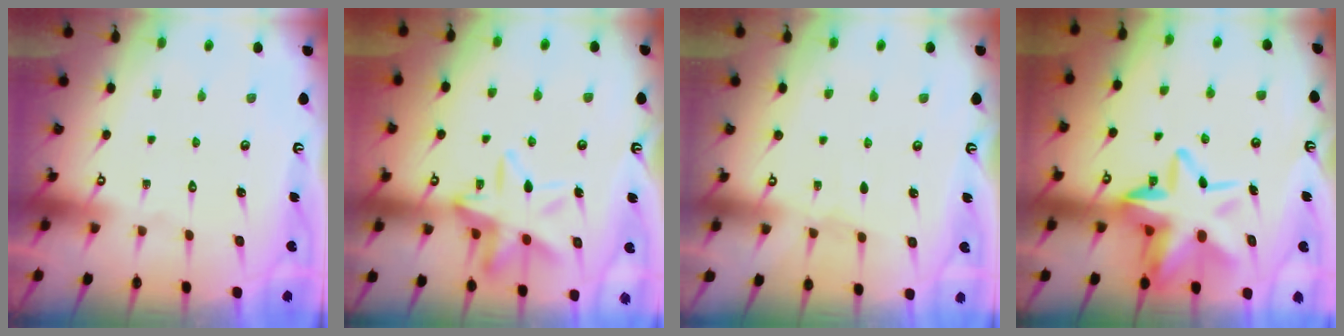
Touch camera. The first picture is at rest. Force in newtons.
{"total": 13.4, "press": 13.4, "slide": 1.3}
{"total": 2.0, "press": 2.0, "slide": 0.3}
{"total": 15.4, "press": 15.1, "slide": 2.8}